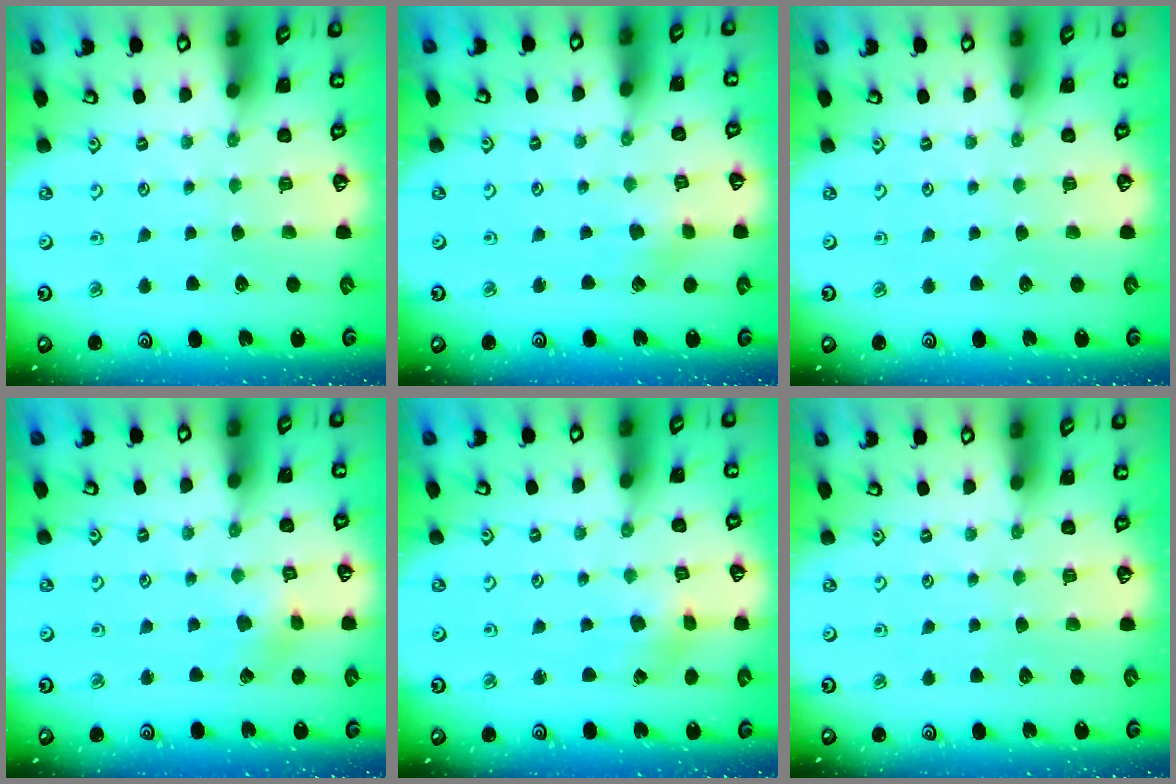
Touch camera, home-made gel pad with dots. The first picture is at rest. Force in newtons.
{"total": 2.7, "press": 2.7, "slide": 0.3}
{"total": 0.0}
{"total": 3.2, "press": 3.2, "slide": 0.2}
{"total": 2.7, "press": 2.6, "slide": 0.3}
{"total": 0.0}